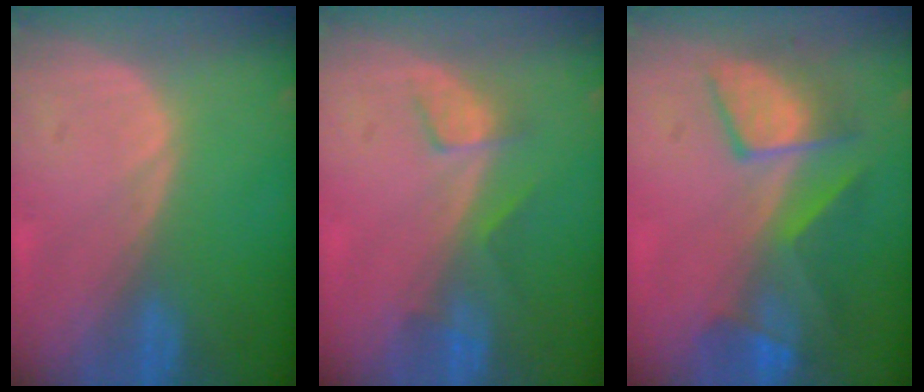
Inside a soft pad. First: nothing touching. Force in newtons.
{"total": 3.6, "press": 3.3, "slide": 1.4}
{"total": 7.8, "press": 7.7, "slide": 1.2}